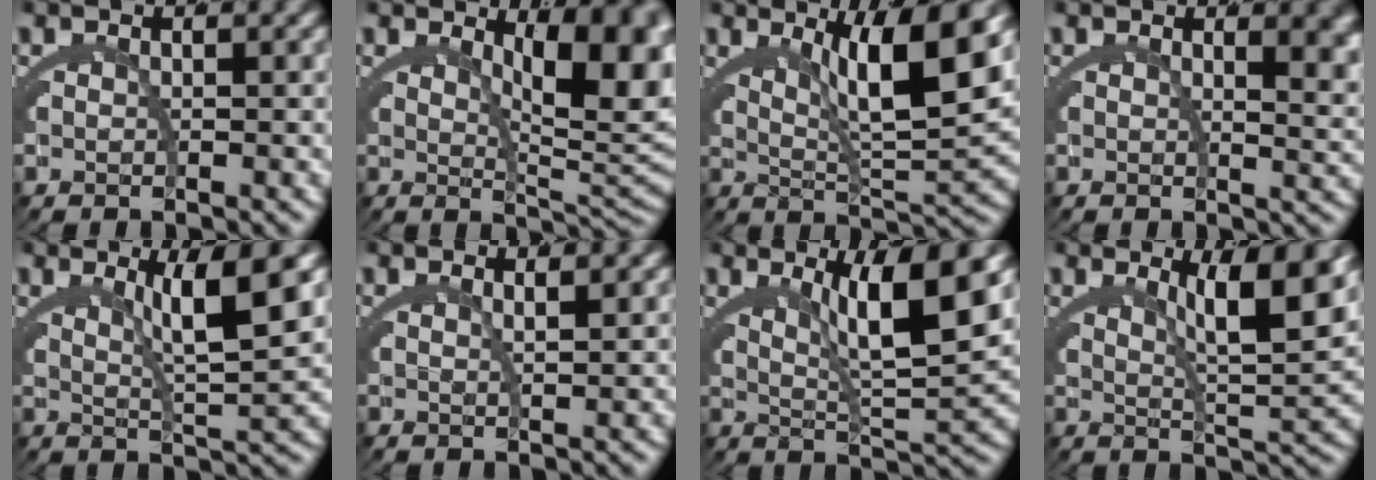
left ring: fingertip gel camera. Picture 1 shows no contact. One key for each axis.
{"total": 8.7, "fx": 2.6, "fy": 2.5, "fz": 7.9, "tx": -0.072, "ty": -0.008, "tz": 0.045}
{"total": 8.5, "fx": 2.9, "fy": 1.8, "fz": 7.8, "tx": -0.116, "ty": 0.001, "tz": 0.052}
{"total": 3.1, "fx": 1.5, "fy": 0.7, "fz": 2.6, "tx": -0.021, "ty": -0.010, "tz": 0.024}
{"total": 5.6, "fx": 2.2, "fy": 0.5, "fz": 5.1, "tx": -0.075, "ty": -0.001, "tz": 0.042}
{"total": 1.5, "fx": 1.2, "fy": -0.1, "fz": 0.8, "tx": -0.012, "ty": -0.004, "tz": 0.025}
{"total": 7.6, "fx": 2.7, "fy": 1.3, "fz": 7.0, "tx": -0.106, "ty": 0.001, "tz": 0.048}
{"total": 6.7, "fx": 2.6, "fy": 1.1, "fz": 6.1, "tx": -0.082, "ty": -0.005, "tz": 0.048}